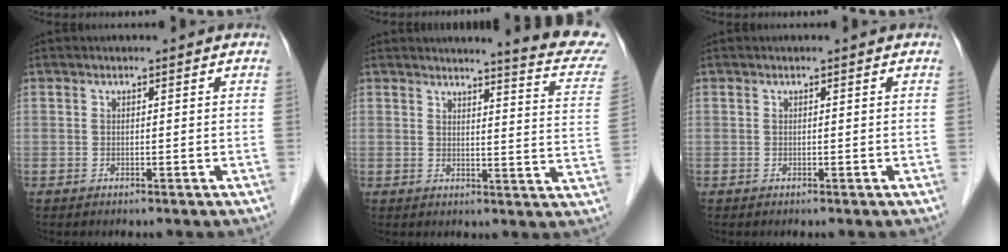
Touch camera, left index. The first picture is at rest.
{"total": 11.0, "force": [10.3, -0.3, 4.0], "torque": [-0.033, -0.066, 0.094]}
{"total": 0.0}